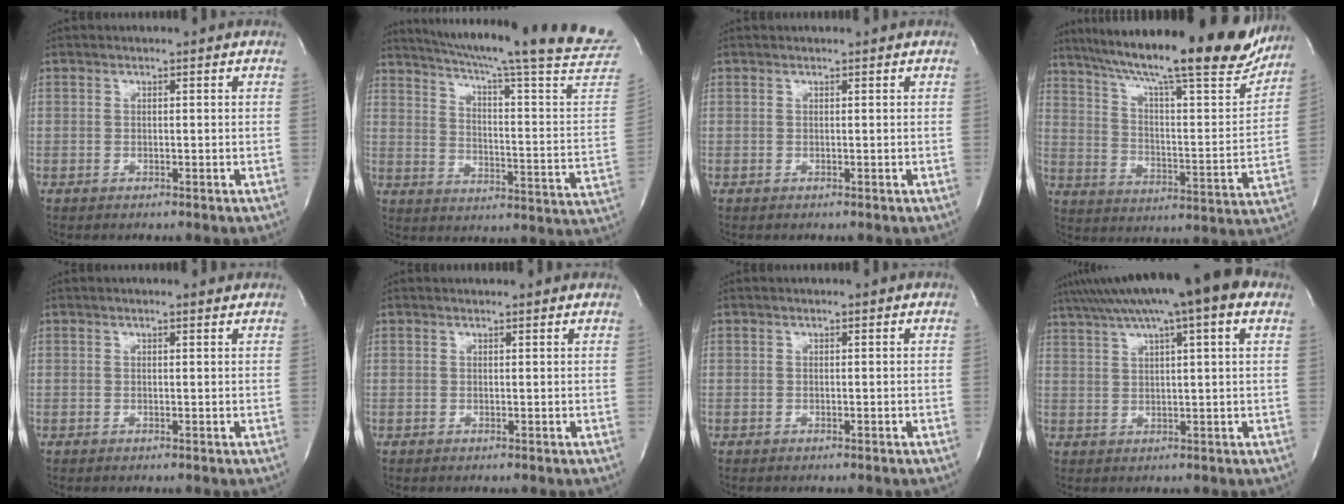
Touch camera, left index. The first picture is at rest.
{"total": 29.4, "force": [25.8, -1.1, 14.1], "torque": [-0.222, -0.108, 0.325]}
{"total": 1.1, "force": [1.1, 0.0, 0.2], "torque": [-0.007, 0.015, 0.018]}
{"total": 28.1, "force": [23.3, 4.0, 15.2], "torque": [-0.248, -0.032, 0.319]}
{"total": 1.3, "force": [1.2, 0.2, 0.5], "torque": [-0.014, 0.005, 0.014]}
{"total": 2.5, "force": [2.5, 0.2, 0.4], "torque": [-0.014, 0.010, 0.026]}
{"total": 0.0}
{"total": 16.3, "force": [10.9, 1.4, 12.0], "torque": [-0.206, 0.050, 0.152]}